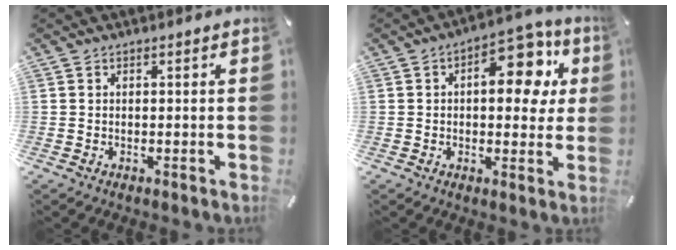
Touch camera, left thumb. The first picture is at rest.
{"total": 14.0, "force": [3.9, 7.7, 11.0], "torque": [-0.133, -0.020, 0.061]}